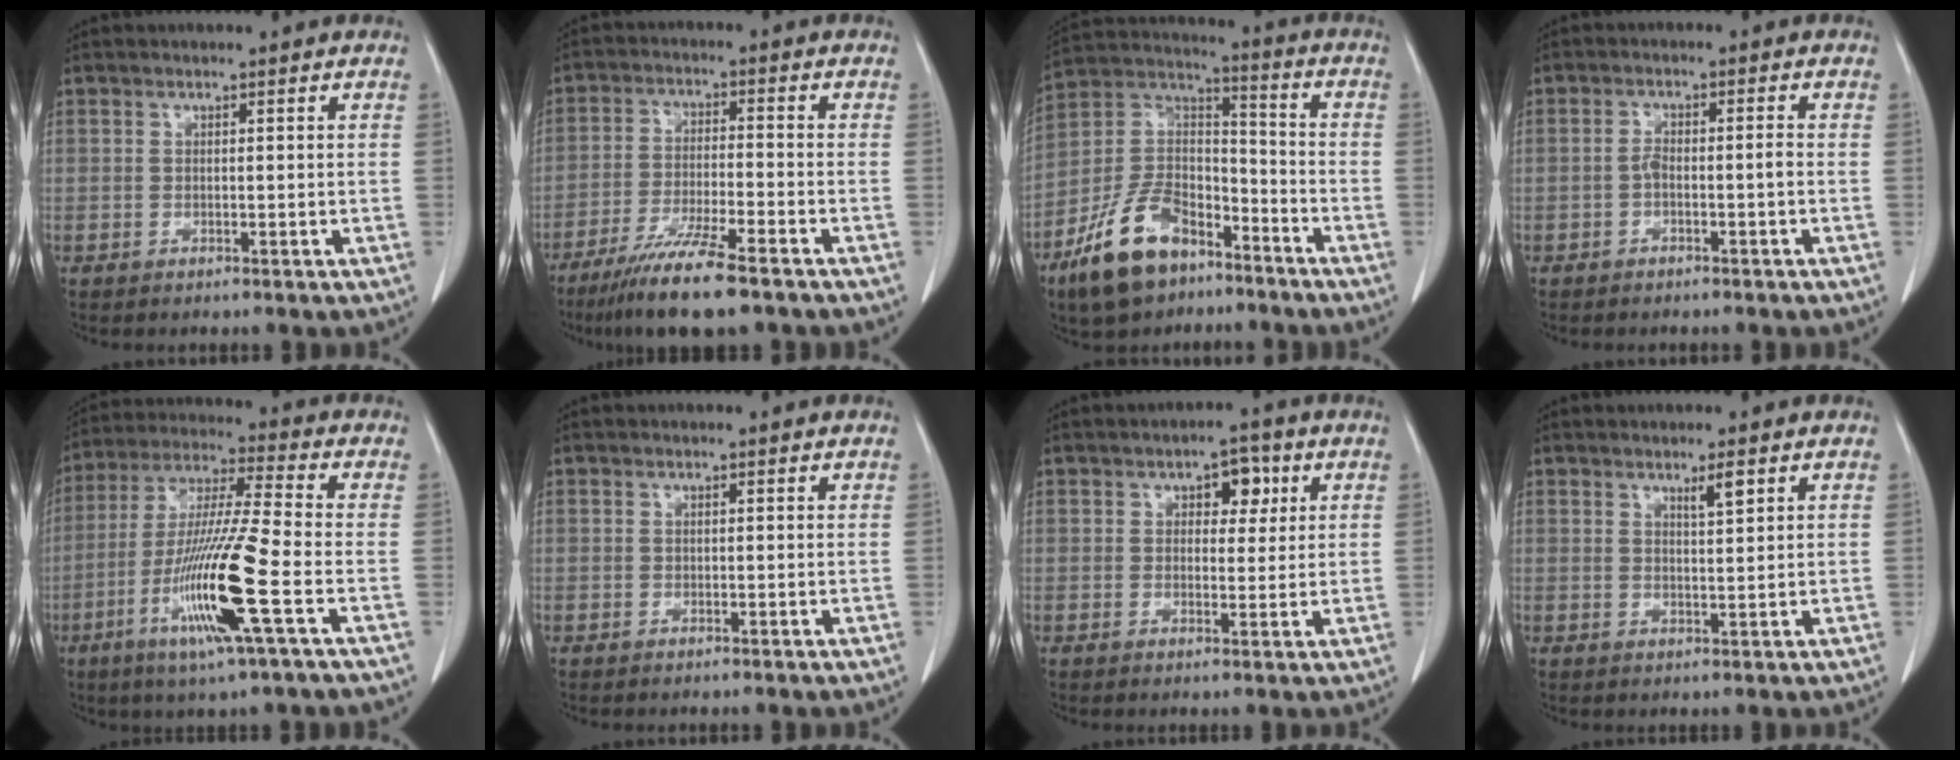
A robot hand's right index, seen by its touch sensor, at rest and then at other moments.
{"total": 10.6, "force": [-7.8, 0.5, 7.2], "torque": [-0.126, -0.029, -0.133]}
{"total": 15.3, "force": [-10.0, 7.5, 8.9], "torque": [-0.187, 0.015, -0.187]}
{"total": 2.4, "force": [-0.9, 0.5, 2.1], "torque": [-0.037, 0.004, -0.015]}
{"total": 15.4, "force": [-5.2, -0.5, 14.4], "torque": [-0.293, -0.021, -0.104]}
{"total": 0.0}
{"total": 4.4, "force": [1.8, 2.5, 3.1], "torque": [-0.036, 0.010, 0.024]}
{"total": 2.3, "force": [1.5, 0.0, 1.8], "torque": [-0.035, -0.003, 0.026]}